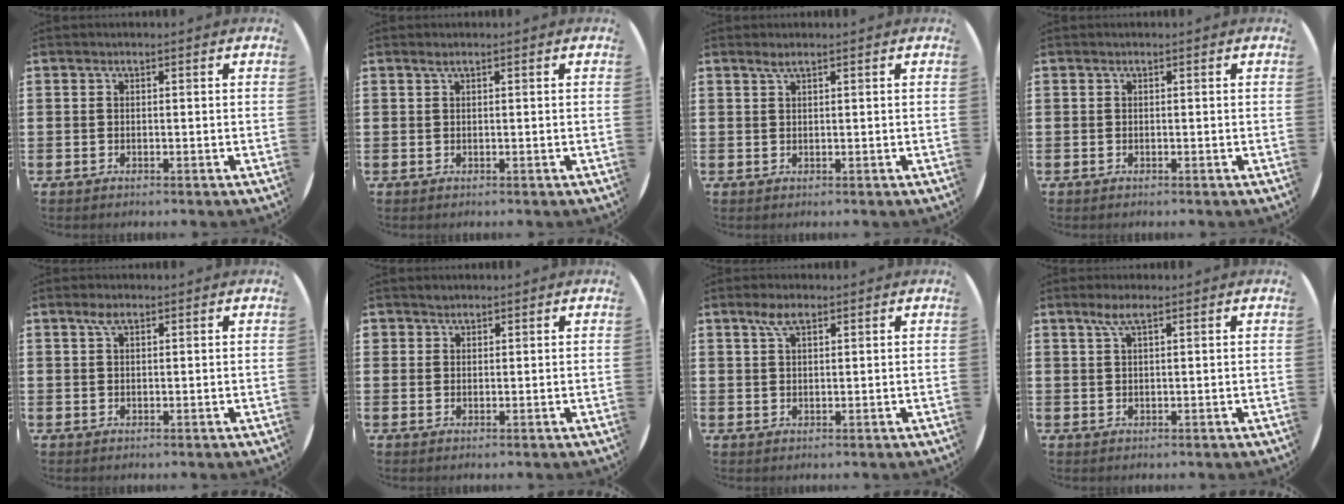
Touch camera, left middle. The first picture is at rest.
{"total": 0.5, "force": [0.3, 0.0, 0.4], "torque": [-0.007, 0.000, 0.006]}
{"total": 1.1, "force": [0.8, 0.0, 0.8], "torque": [-0.016, 0.002, 0.014]}
{"total": 0.0}
{"total": 1.7, "force": [1.0, 0.7, 1.2], "torque": [-0.019, 0.002, 0.015]}
{"total": 1.4, "force": [1.2, 0.7, -0.1], "torque": [0.008, -0.002, 0.023]}
{"total": 2.4, "force": [1.5, 0.9, 1.6], "torque": [-0.028, 0.004, 0.023]}
{"total": 2.7, "force": [1.5, 0.4, 2.2], "torque": [-0.045, 0.006, 0.026]}